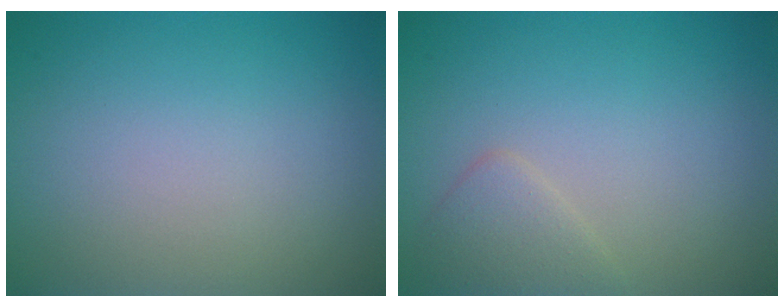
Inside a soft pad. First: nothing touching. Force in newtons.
{"total": 1.8, "press": 1.8, "slide": 0.0}